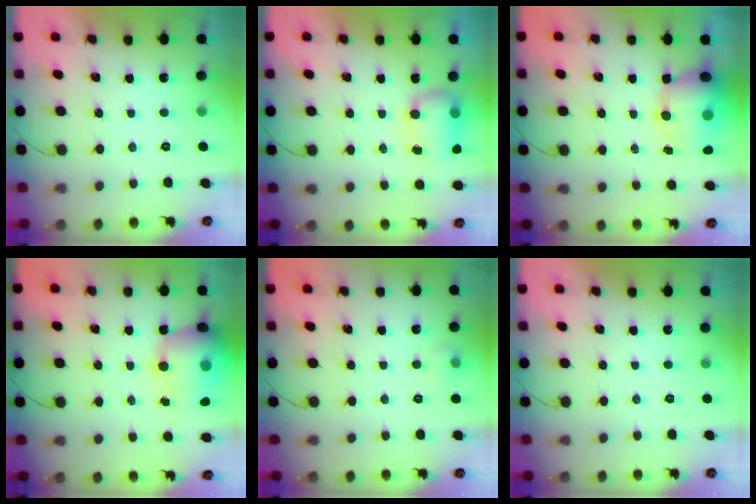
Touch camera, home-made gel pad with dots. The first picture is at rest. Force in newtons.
{"total": 7.6, "press": 7.5, "slide": 0.8}
{"total": 13.4, "press": 12.9, "slide": 3.5}
{"total": 19.6, "press": 19.0, "slide": 4.5}
{"total": 4.8, "press": 4.6, "slide": 1.3}
{"total": 0.0}